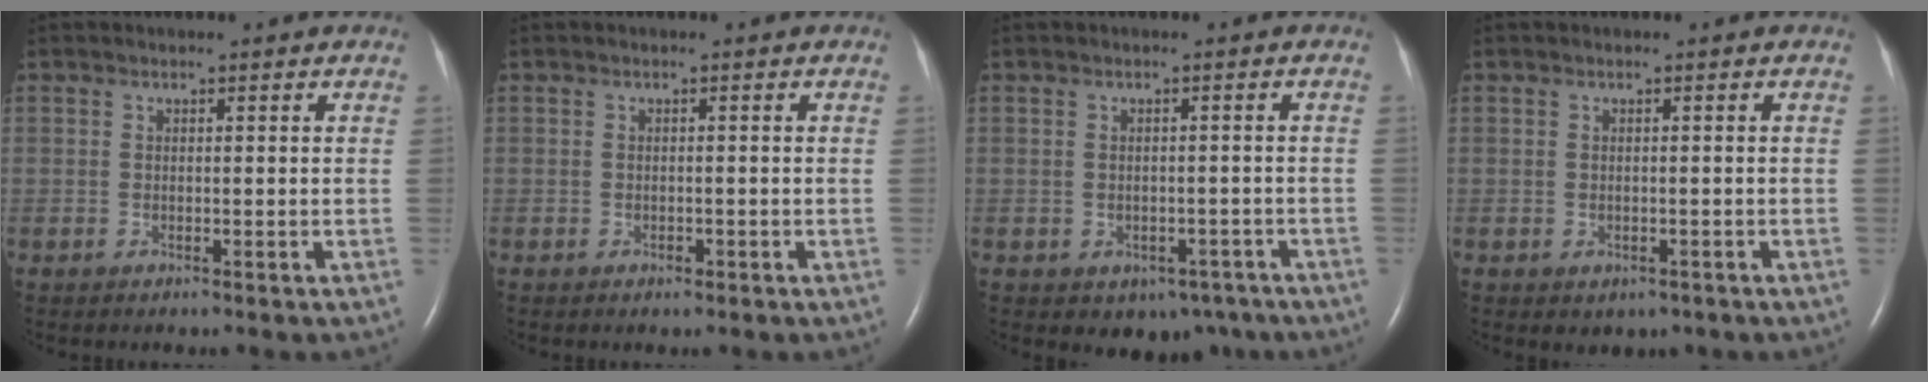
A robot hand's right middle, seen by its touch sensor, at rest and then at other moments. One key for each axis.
{"total": 0.7, "fx": -0.4, "fy": 0.4, "fz": 0.4, "tx": -0.006, "ty": 0.001, "tz": -0.004}
{"total": 5.0, "fx": -3.1, "fy": 3.5, "fz": 1.8, "tx": -0.012, "ty": 0.009, "tz": -0.031}
{"total": 1.8, "fx": -0.8, "fy": 1.4, "fz": 0.7, "tx": -0.007, "ty": 0.000, "tz": 0.001}